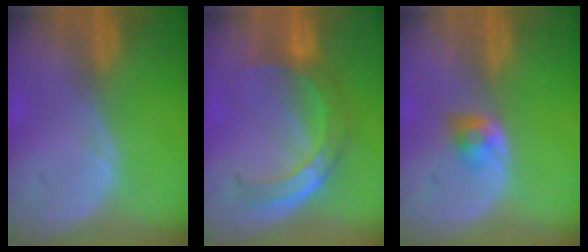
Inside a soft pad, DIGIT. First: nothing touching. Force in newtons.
{"total": 8.0, "press": 6.8, "slide": 4.1}
{"total": 2.7, "press": 2.4, "slide": 1.2}